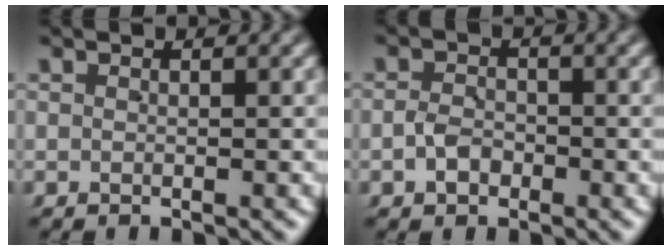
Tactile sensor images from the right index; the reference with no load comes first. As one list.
[{"total": 2.0, "force": [-1.1, 1.5, 0.7], "torque": [-0.010, 0.003, -0.019]}]